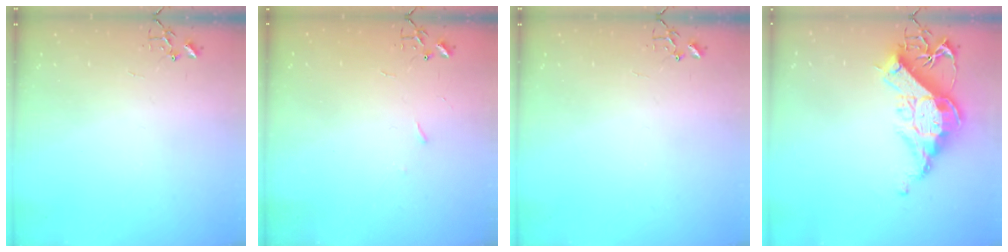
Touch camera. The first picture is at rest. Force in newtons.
{"total": 2.5, "press": 2.5, "slide": 0.4}
{"total": 0.0}
{"total": 14.8, "press": 14.7, "slide": 1.9}